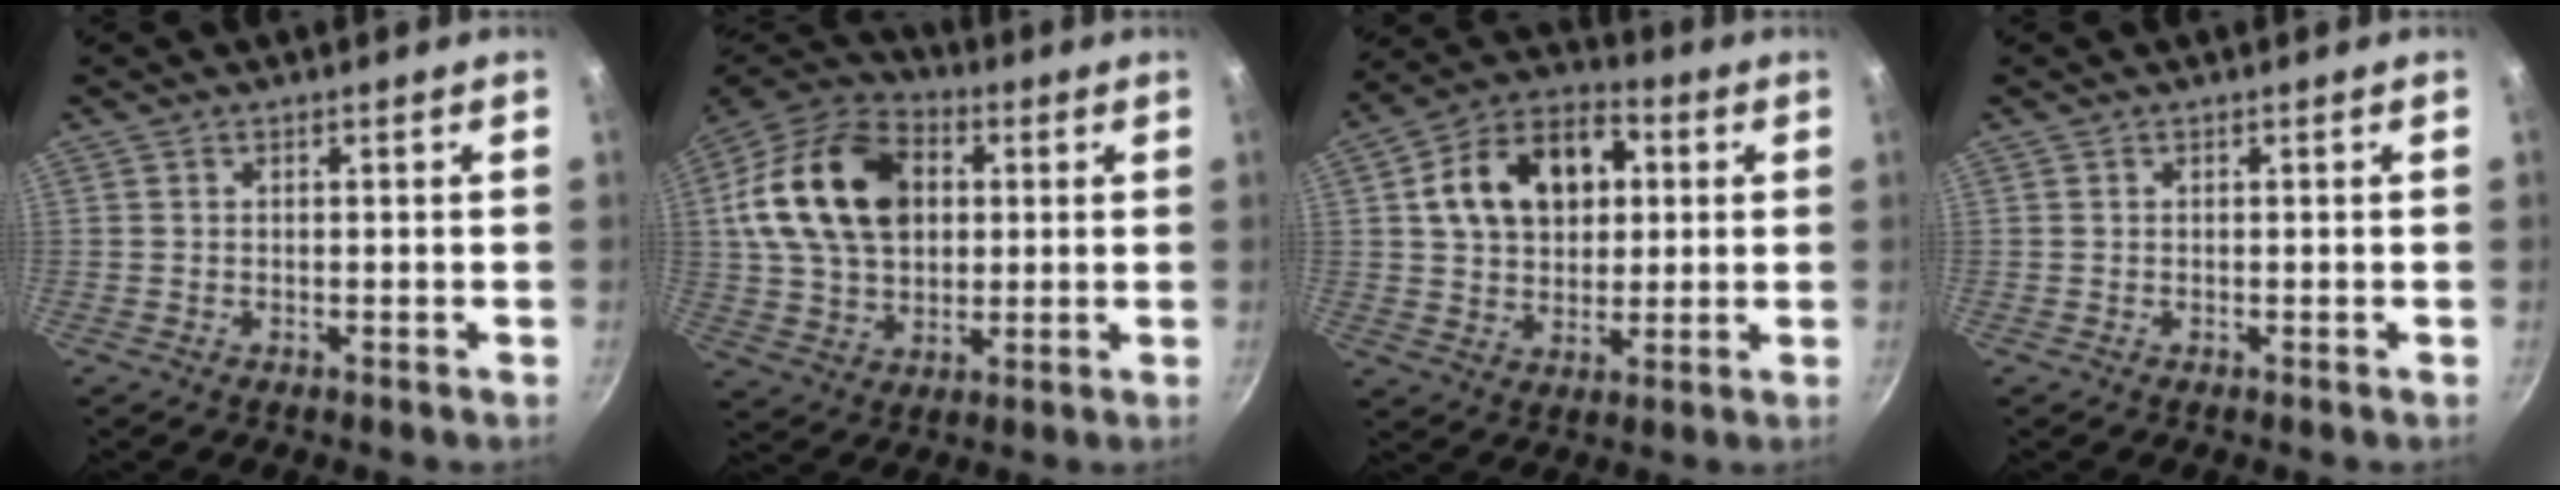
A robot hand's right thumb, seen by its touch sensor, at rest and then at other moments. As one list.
[{"total": 21.3, "force": [4.2, 15.0, 14.6], "torque": [-0.239, 0.013, 0.066]}, {"total": 16.7, "force": [3.8, 11.9, 11.0], "torque": [-0.151, 0.020, 0.053]}, {"total": 0.0}]